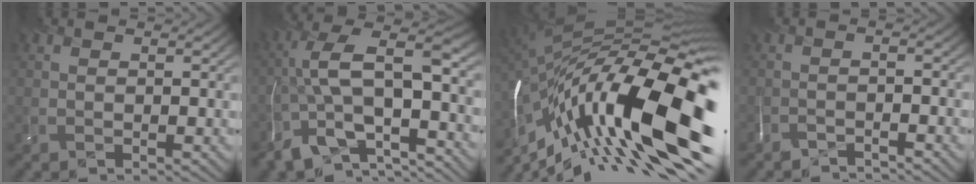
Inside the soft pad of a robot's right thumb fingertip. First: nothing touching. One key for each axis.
{"total": 14.3, "fx": -6.2, "fy": 5.7, "fz": 11.5, "tx": -0.245, "ty": -0.005, "tz": -0.112}
{"total": 20.9, "fx": -7.7, "fy": 7.1, "fz": 18.1, "tx": -0.325, "ty": 0.010, "tz": -0.158}
{"total": 3.0, "fx": -2.9, "fy": -0.6, "fz": -0.1, "tx": 0.018, "ty": -0.007, "tz": -0.059}